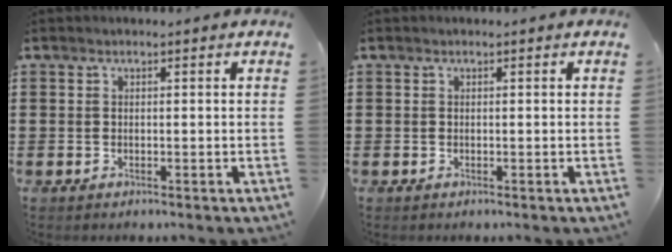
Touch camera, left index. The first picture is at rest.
{"total": 0.0}